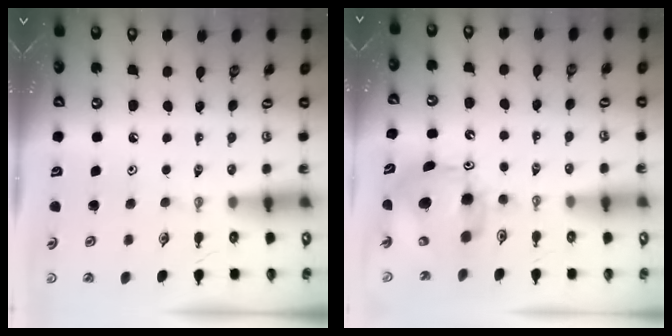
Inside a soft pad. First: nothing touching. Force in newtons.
{"total": 8.4, "press": 8.3, "slide": 0.2}